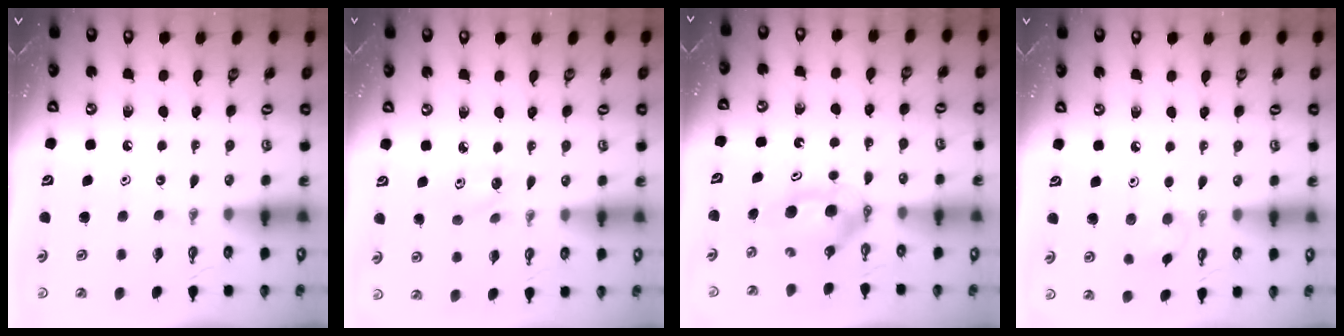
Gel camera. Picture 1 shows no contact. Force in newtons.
{"total": 4.9, "press": 4.9, "slide": 0.6}
{"total": 6.6, "press": 6.0, "slide": 2.8}
{"total": 6.1, "press": 5.9, "slide": 1.6}